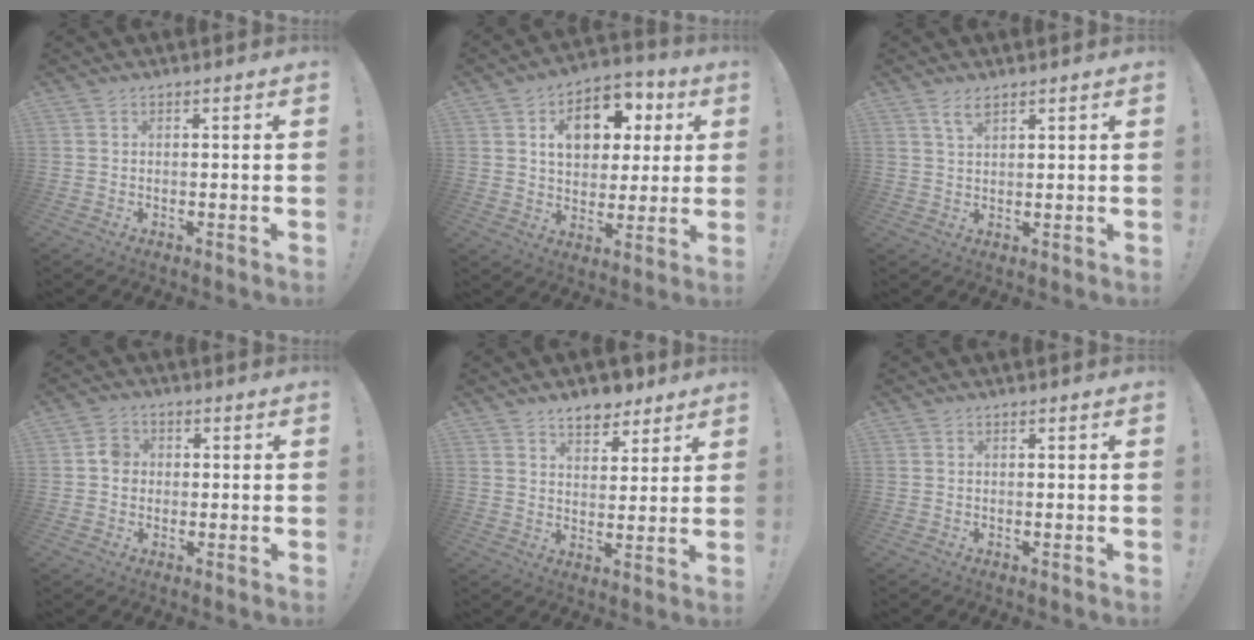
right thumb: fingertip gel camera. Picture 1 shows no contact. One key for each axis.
{"total": 14.0, "fx": 4.7, "fy": 10.1, "fz": 8.5, "tx": -0.120, "ty": -0.013, "tz": 0.087}
{"total": 3.5, "fx": 2.3, "fy": 1.4, "fz": 2.3, "tx": -0.042, "ty": -0.007, "tz": 0.041}
{"total": 4.5, "fx": 0.0, "fy": 4.0, "fz": 2.0, "tx": -0.026, "ty": 0.008, "tz": -0.001}
{"total": 7.8, "fx": 6.0, "fy": 4.1, "fz": 2.9, "tx": -0.038, "ty": -0.034, "tz": 0.110}
{"total": 0.0}